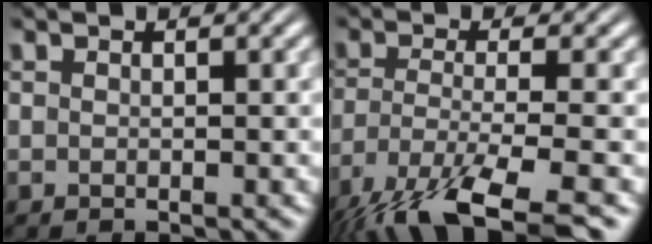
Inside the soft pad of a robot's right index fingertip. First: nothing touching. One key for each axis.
{"total": 9.2, "fx": -6.1, "fy": 3.6, "fz": 5.9, "tx": -0.132, "ty": -0.052, "tz": -0.070}